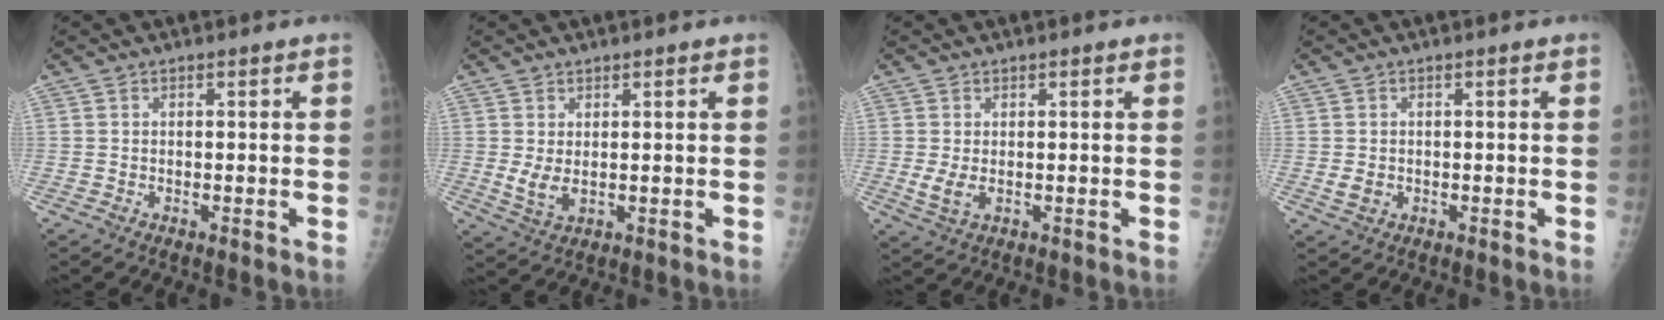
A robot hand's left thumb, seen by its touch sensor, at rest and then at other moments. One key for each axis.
{"total": 4.1, "fx": 0.8, "fy": 2.2, "fz": 3.4, "tx": -0.057, "ty": -0.012, "tz": 0.023}
{"total": 3.3, "fx": 0.2, "fy": 1.8, "fz": 2.7, "tx": -0.054, "ty": -0.010, "tz": 0.010}
{"total": 2.1, "fx": -0.3, "fy": 1.7, "fz": 1.2, "tx": -0.017, "ty": -0.001, "tz": 0.000}